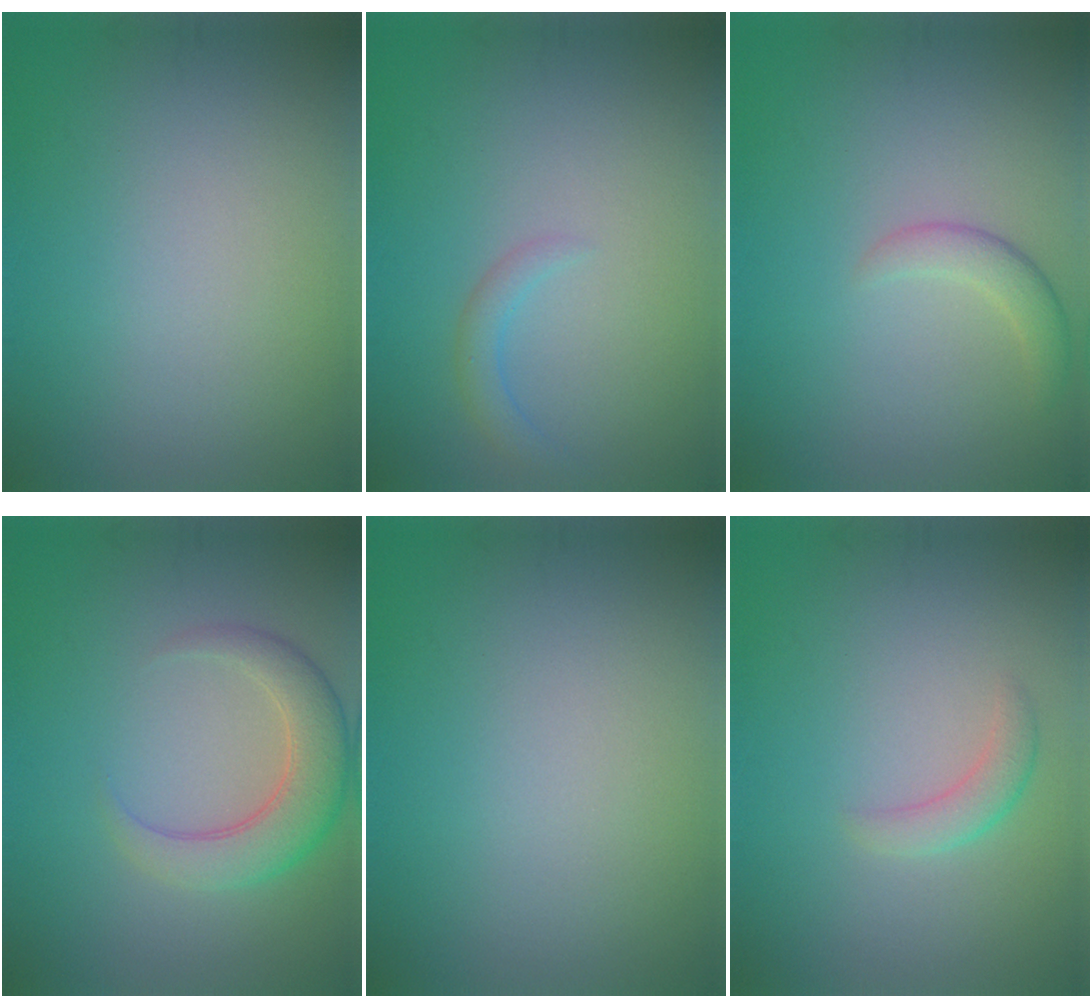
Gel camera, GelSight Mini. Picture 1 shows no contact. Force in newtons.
{"total": 1.5, "press": 1.5, "slide": 0.2}
{"total": 1.9, "press": 1.9, "slide": 0.2}
{"total": 5.4, "press": 5.4, "slide": 0.1}
{"total": 0.0}
{"total": 1.7, "press": 1.7, "slide": 0.1}